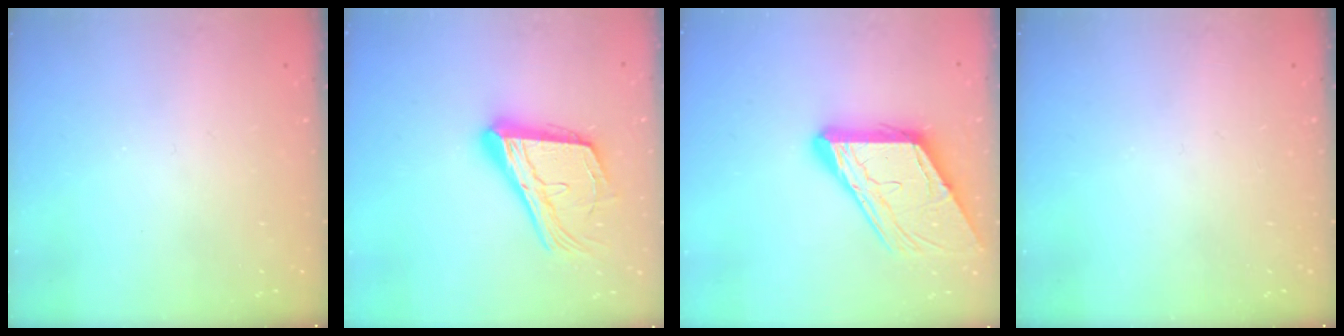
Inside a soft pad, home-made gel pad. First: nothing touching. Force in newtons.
{"total": 21.0, "press": 20.9, "slide": 2.7}
{"total": 13.5, "press": 13.4, "slide": 1.6}
{"total": 0.0}